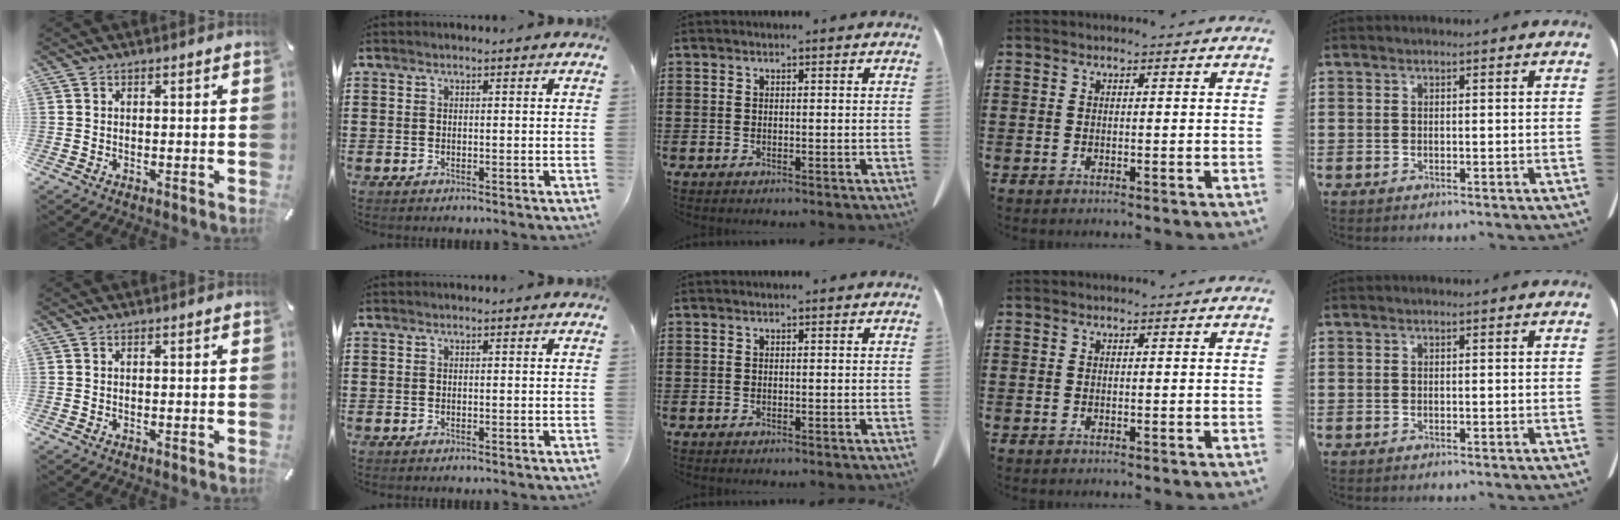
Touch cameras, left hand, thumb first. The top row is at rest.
{}